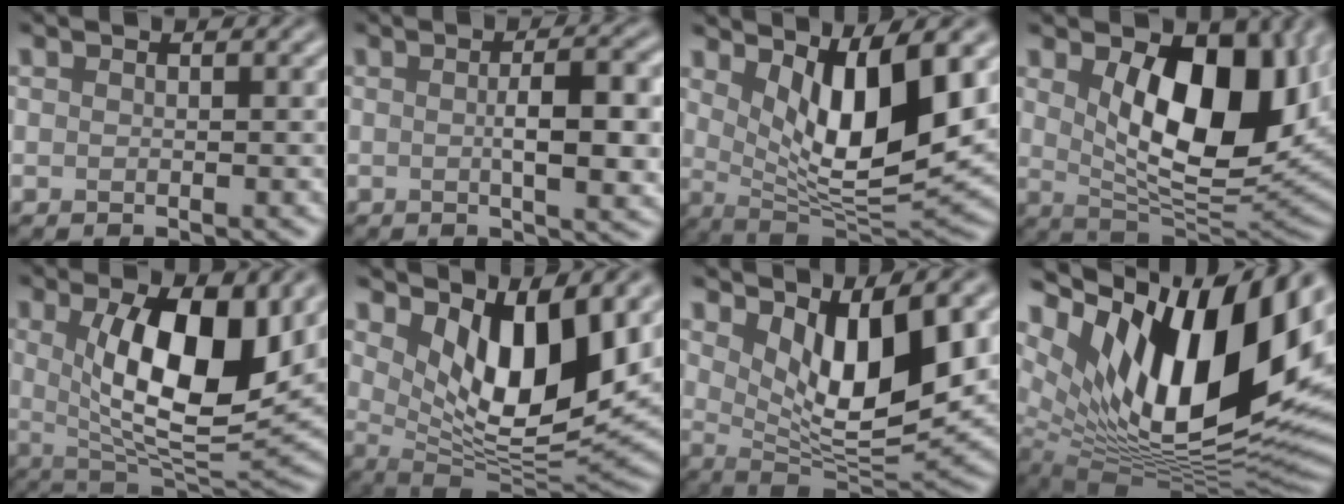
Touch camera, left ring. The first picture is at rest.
{"total": 6.1, "force": [-0.1, 1.7, 5.9], "torque": [-0.082, -0.001, 0.003]}
{"total": 9.2, "force": [2.8, 3.0, 8.2], "torque": [-0.135, -0.025, 0.054]}
{"total": 10.9, "force": [2.6, 5.6, 9.0], "torque": [-0.138, -0.017, 0.052]}
{"total": 10.2, "force": [2.1, 3.5, 9.3], "torque": [-0.148, -0.014, 0.040]}
{"total": 9.5, "force": [3.1, 3.9, 8.1], "torque": [-0.136, -0.027, 0.057]}
{"total": 8.3, "force": [2.6, 3.2, 7.2], "torque": [-0.120, -0.023, 0.050]}
{"total": 17.6, "force": [6.3, 8.0, 14.4], "torque": [-0.237, 0.000, 0.106]}